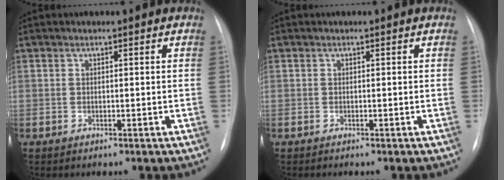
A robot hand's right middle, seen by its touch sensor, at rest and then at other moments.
{"total": 0.0}